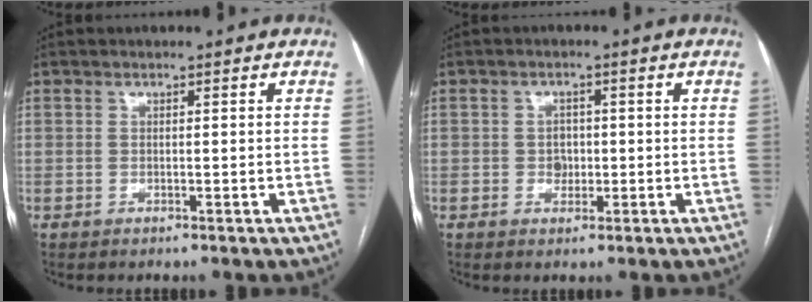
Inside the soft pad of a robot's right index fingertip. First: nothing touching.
{"total": 2.4, "force": [-0.2, 2.0, 1.3], "torque": [-0.014, 0.005, -0.001]}